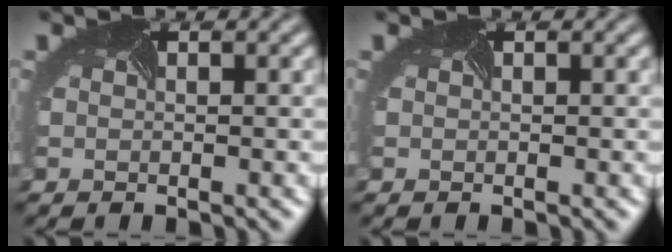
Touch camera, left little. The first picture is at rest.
{"total": 0.0}